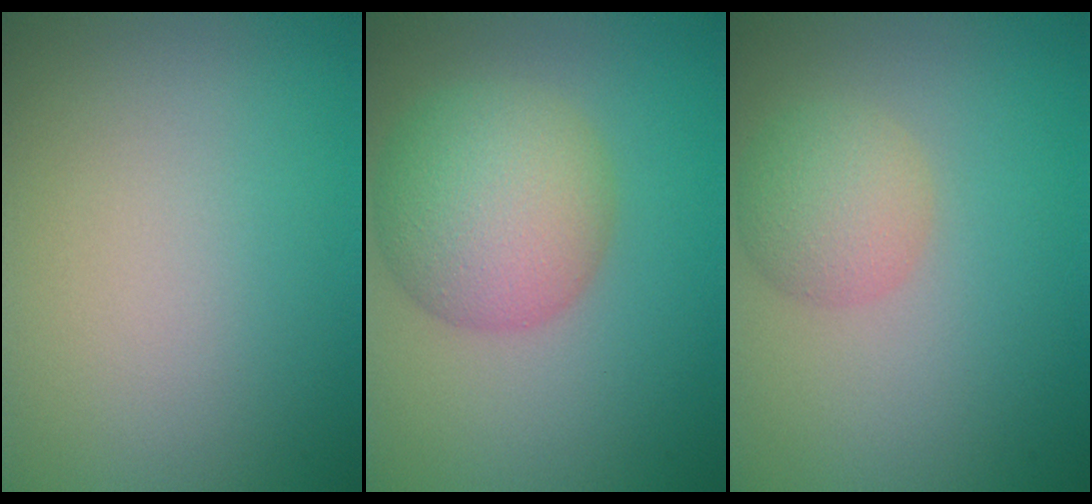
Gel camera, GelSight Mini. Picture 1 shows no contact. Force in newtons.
{"total": 6.8, "press": 6.8, "slide": 0.2}
{"total": 3.2, "press": 3.2, "slide": 0.0}